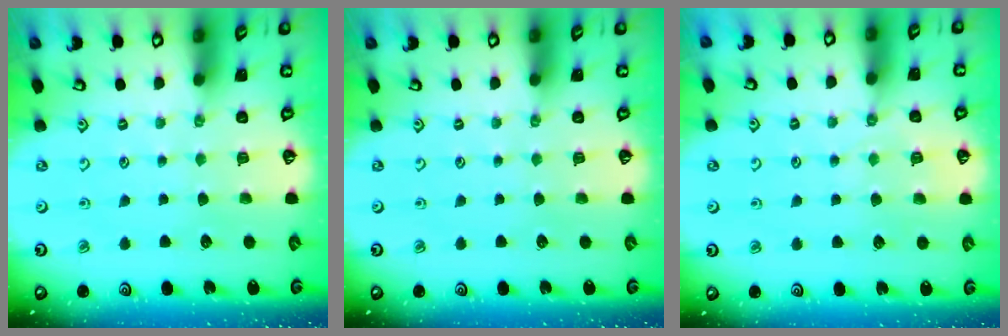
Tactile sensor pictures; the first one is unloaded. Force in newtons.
{"total": 0.0}
{"total": 5.2, "press": 5.2, "slide": 0.7}